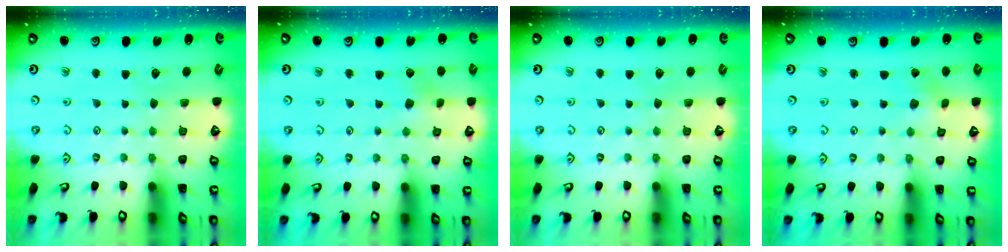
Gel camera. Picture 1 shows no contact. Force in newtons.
{"total": 2.4, "press": 2.3, "slide": 0.4}
{"total": 0.0}
{"total": 0.8, "press": 0.8, "slide": 0.1}